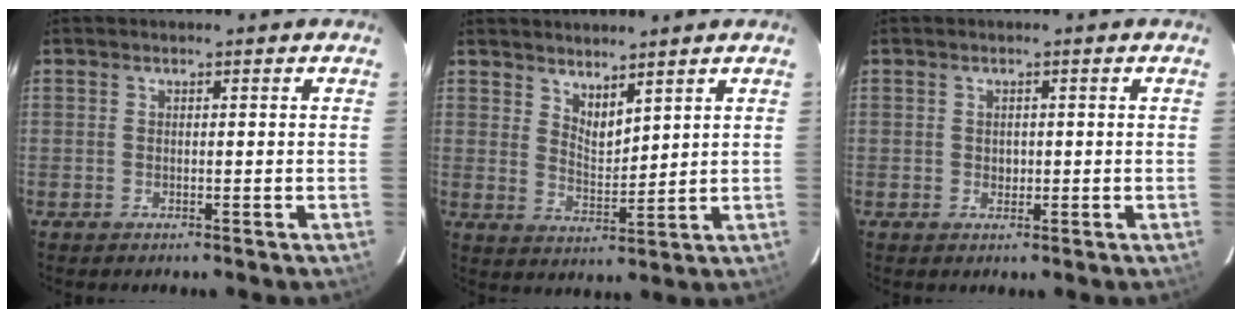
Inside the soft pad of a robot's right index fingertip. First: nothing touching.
{"total": 4.9, "force": [4.1, 1.6, 2.3], "torque": [-0.035, -0.009, 0.074]}
{"total": 1.2, "force": [0.1, 1.2, 0.4], "torque": [-0.002, 0.001, 0.002]}